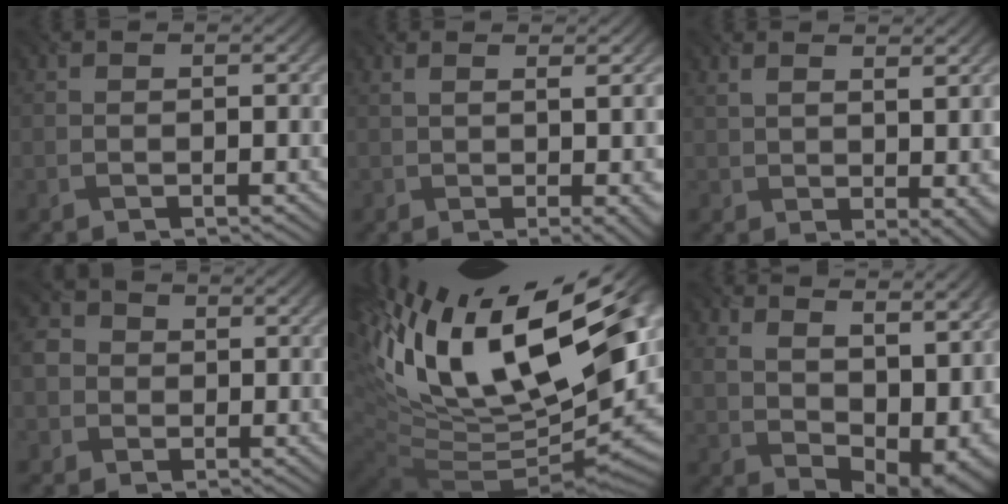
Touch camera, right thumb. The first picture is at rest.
{"total": 6.2, "force": [0.5, 1.8, 5.9], "torque": [-0.062, 0.005, 0.011]}
{"total": 5.1, "force": [2.0, 1.8, 4.4], "torque": [-0.066, 0.001, 0.048]}
{"total": 5.0, "force": [0.0, 4.7, 1.7], "torque": [-0.060, 0.007, -0.014]}
{"total": 20.4, "force": [6.9, 9.3, 16.7], "torque": [-0.288, -0.004, 0.150]}
{"total": 17.2, "force": [6.0, 8.8, 13.5], "torque": [-0.200, 0.021, 0.123]}